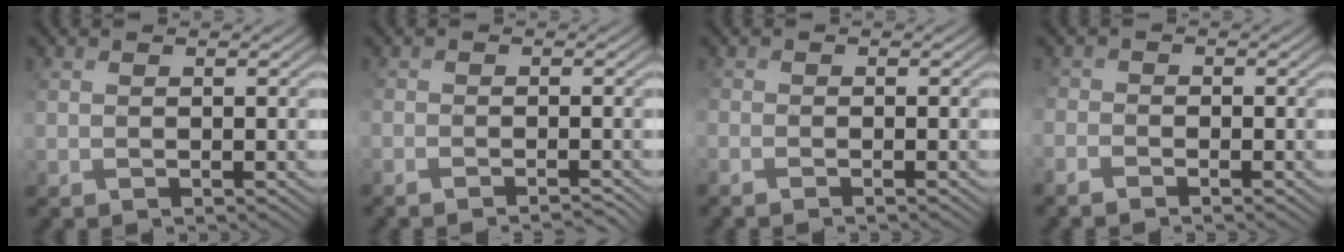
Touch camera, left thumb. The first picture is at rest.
{"total": 2.8, "force": [-2.4, 0.5, 1.2], "torque": [-0.015, -0.003, -0.041]}
{"total": 1.5, "force": [-1.2, 0.3, 0.8], "torque": [-0.016, -0.009, -0.027]}
{"total": 2.5, "force": [-2.1, 1.1, 0.8], "torque": [-0.017, -0.006, -0.050]}